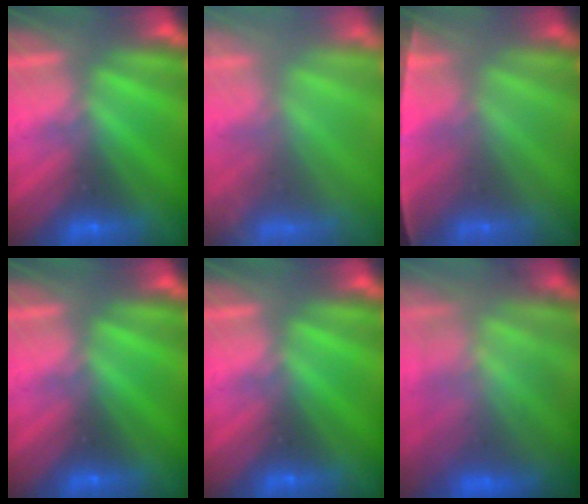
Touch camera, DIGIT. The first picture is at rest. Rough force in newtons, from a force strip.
{"total": 7.1}
{"total": 1.6}
{"total": 0.0}
{"total": 0.0}
{"total": 9.0}